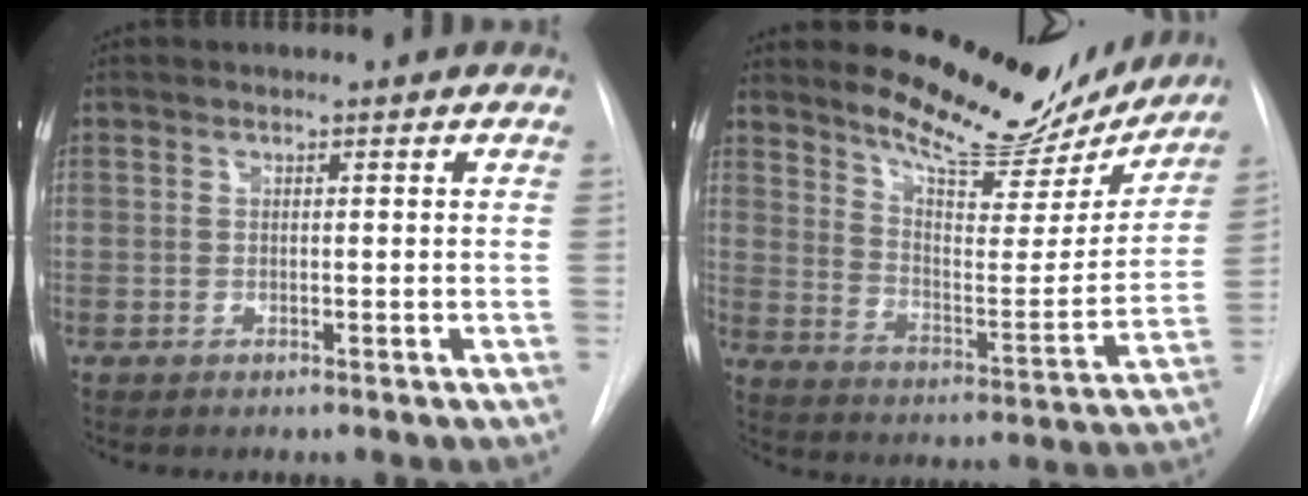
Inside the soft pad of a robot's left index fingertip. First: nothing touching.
{"total": 17.1, "force": [15.6, 4.4, 5.5], "torque": [-0.075, -0.048, 0.211]}